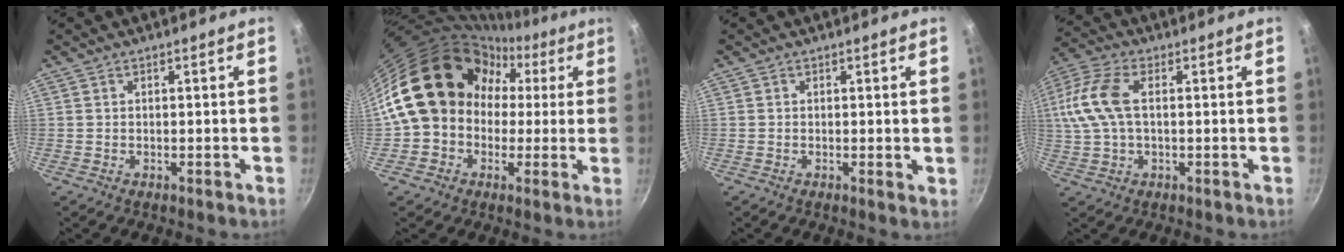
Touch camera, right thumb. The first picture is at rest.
{"total": 19.7, "force": [1.4, 16.6, 10.4], "torque": [-0.146, 0.056, 0.015]}
{"total": 1.0, "force": [0.2, 0.5, 0.8], "torque": [-0.012, -0.003, 0.000]}
{"total": 13.4, "force": [1.7, 7.7, 10.8], "torque": [-0.238, 0.021, 0.021]}